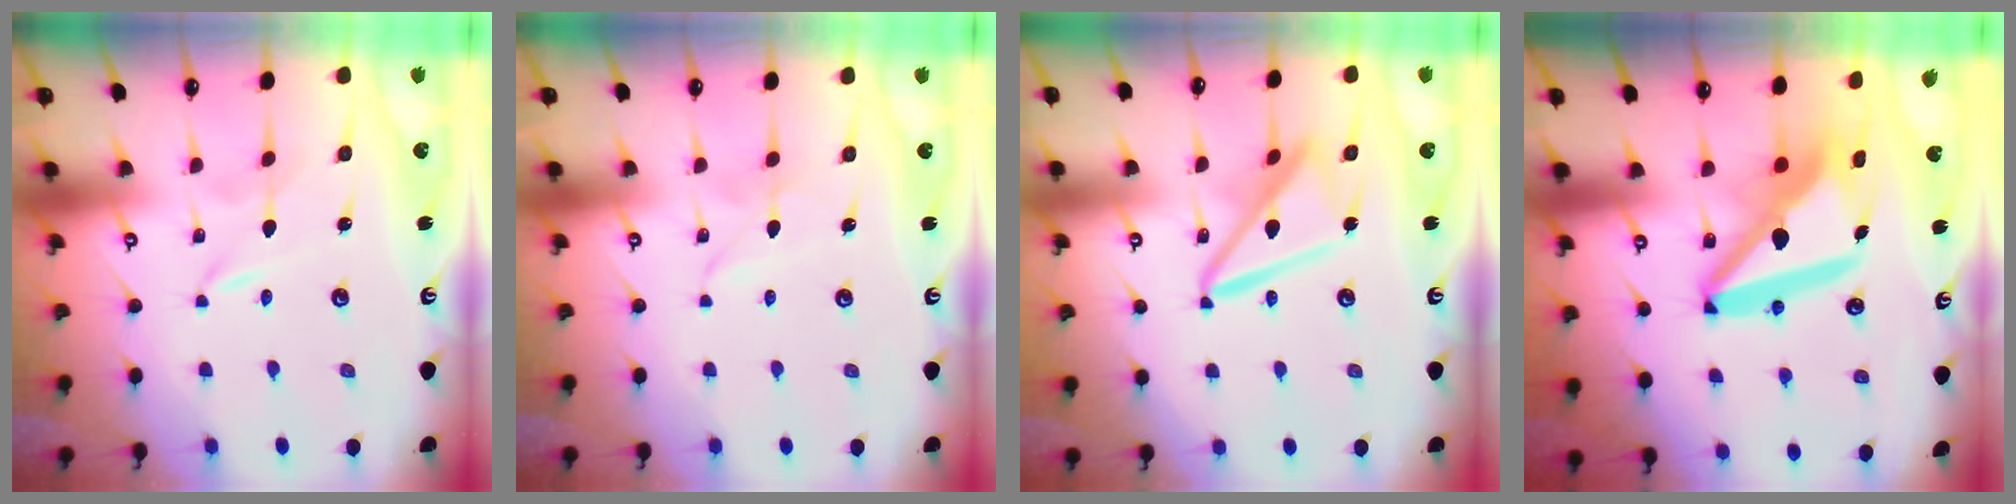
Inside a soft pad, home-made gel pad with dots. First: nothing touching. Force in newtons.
{"total": 2.1, "press": 2.1, "slide": 0.2}
{"total": 13.6, "press": 13.6, "slide": 1.3}
{"total": 16.0, "press": 15.9, "slide": 1.9}